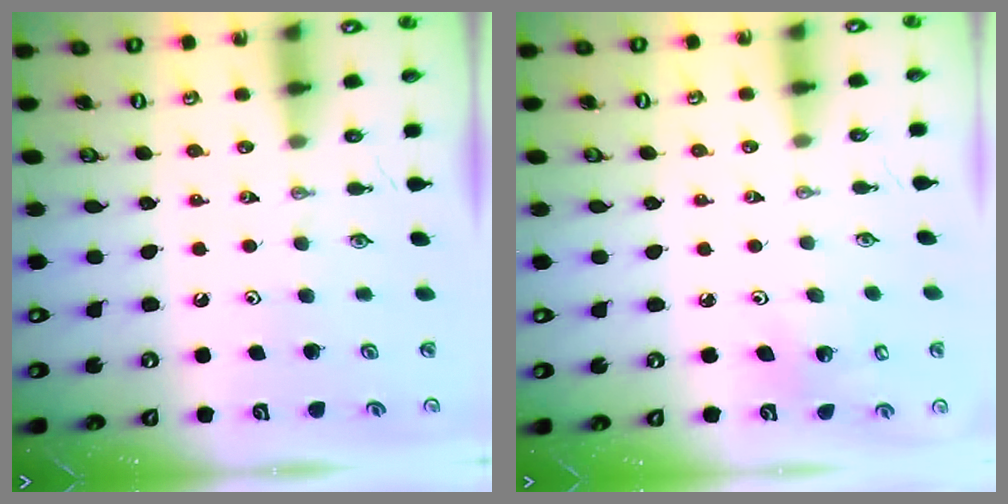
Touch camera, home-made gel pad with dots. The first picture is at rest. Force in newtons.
{"total": 3.9, "press": 3.8, "slide": 0.5}